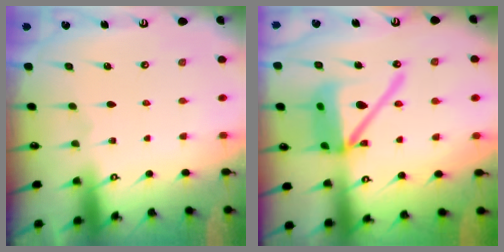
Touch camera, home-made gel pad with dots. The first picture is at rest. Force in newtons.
{"total": 17.0, "press": 16.8, "slide": 2.6}